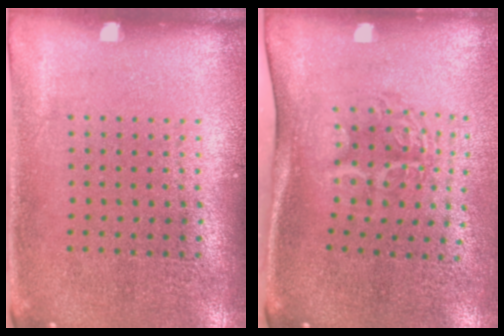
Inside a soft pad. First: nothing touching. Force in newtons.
{"total": 1.8, "press": 1.2, "slide": 1.4}